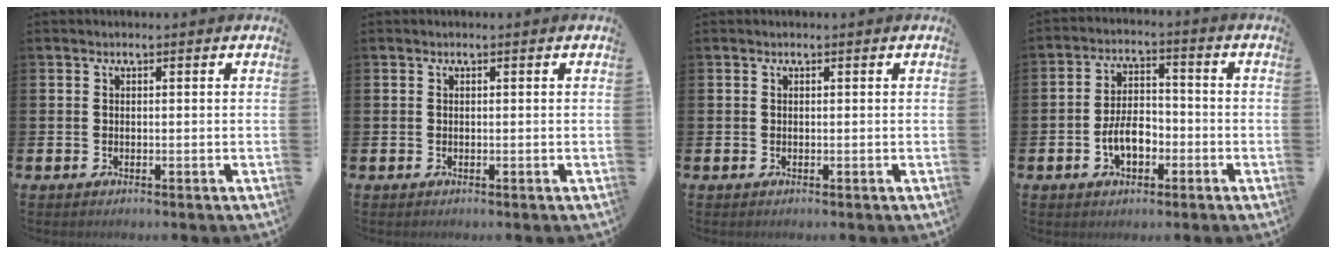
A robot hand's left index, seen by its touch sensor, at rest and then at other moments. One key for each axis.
{"total": 0.0}
{"total": 0.0}
{"total": 5.4, "fx": -2.0, "fy": 3.2, "fz": 3.8, "tx": -0.053, "ty": 0.006, "tz": -0.040}